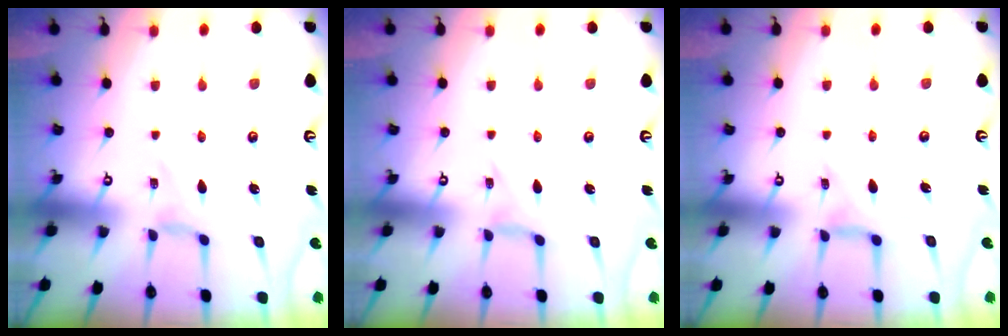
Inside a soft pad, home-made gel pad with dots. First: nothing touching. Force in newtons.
{"total": 1.2, "press": 1.1, "slide": 0.4}
{"total": 5.9, "press": 5.9, "slide": 0.5}